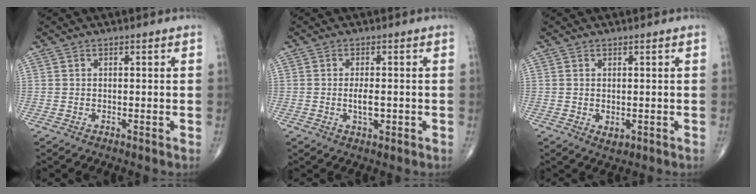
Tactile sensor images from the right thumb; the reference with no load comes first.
{"total": 3.1, "force": [-0.5, 1.3, 2.7], "torque": [-0.049, -0.001, -0.008]}
{"total": 1.7, "force": [-0.1, 1.0, 1.3], "torque": [-0.015, -0.003, 0.002]}